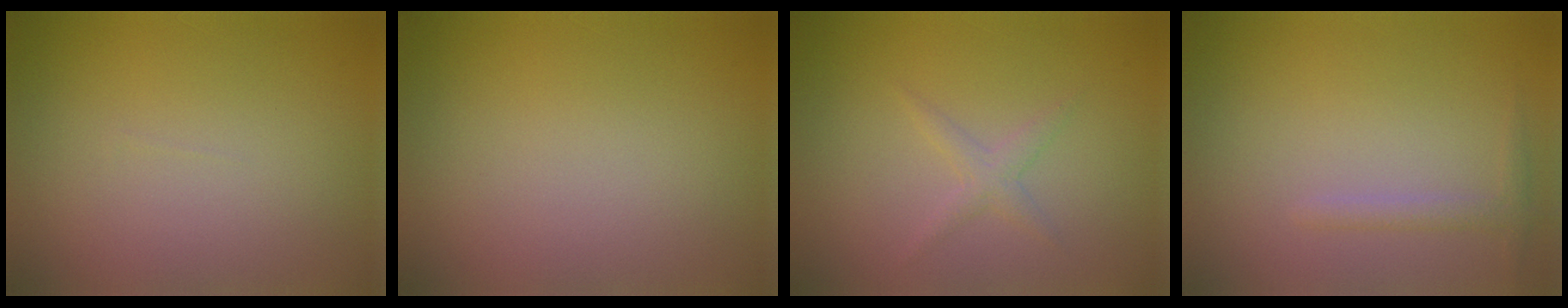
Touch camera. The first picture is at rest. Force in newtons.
{"total": 0.0}
{"total": 1.3, "press": 1.3, "slide": 0.1}
{"total": 1.3, "press": 1.3, "slide": 0.1}